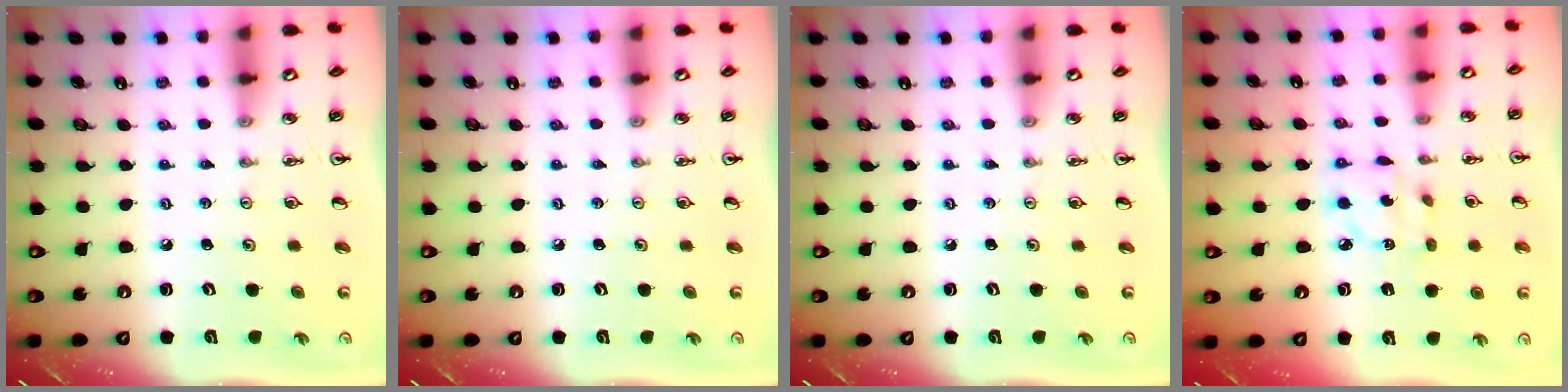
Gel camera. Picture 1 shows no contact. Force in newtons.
{"total": 0.0}
{"total": 0.0}
{"total": 5.9, "press": 5.9, "slide": 0.2}